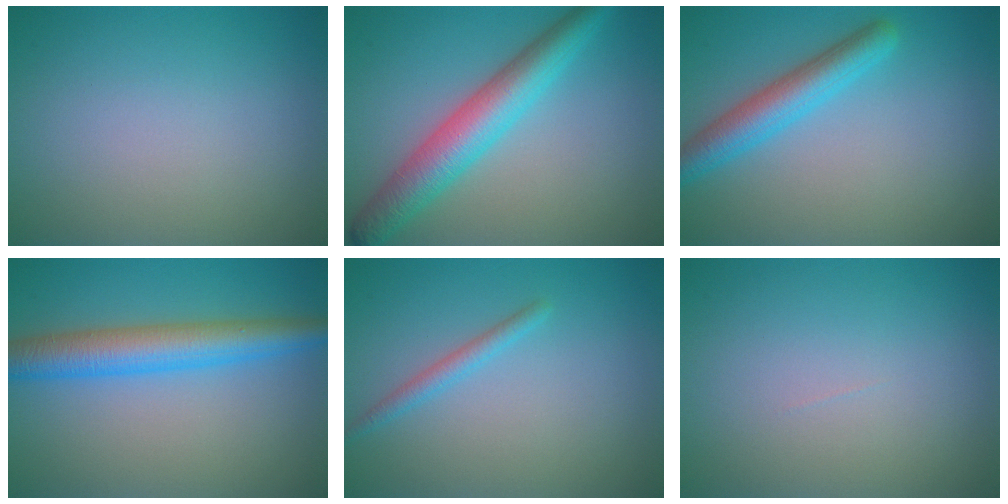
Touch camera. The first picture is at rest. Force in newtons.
{"total": 6.0, "press": 6.0, "slide": 0.1}
{"total": 4.1, "press": 4.1, "slide": 0.1}
{"total": 5.7, "press": 5.7, "slide": 0.0}
{"total": 1.5, "press": 1.5, "slide": 0.1}
{"total": 0.0}